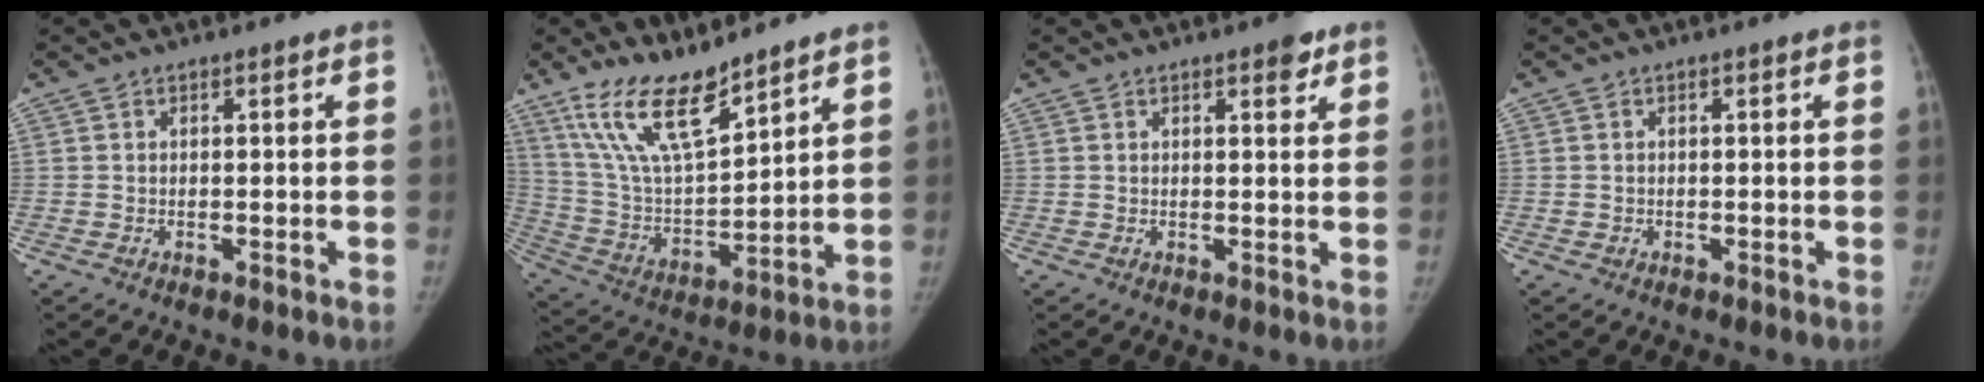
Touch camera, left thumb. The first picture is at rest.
{"total": 15.1, "force": [11.2, 4.5, 9.0], "torque": [-0.149, -0.063, 0.227]}
{"total": 2.7, "force": [1.7, 1.1, 1.8], "torque": [-0.014, -0.008, 0.020]}
{"total": 0.8, "force": [-0.2, 0.8, 0.1], "torque": [0.002, 0.004, -0.005]}